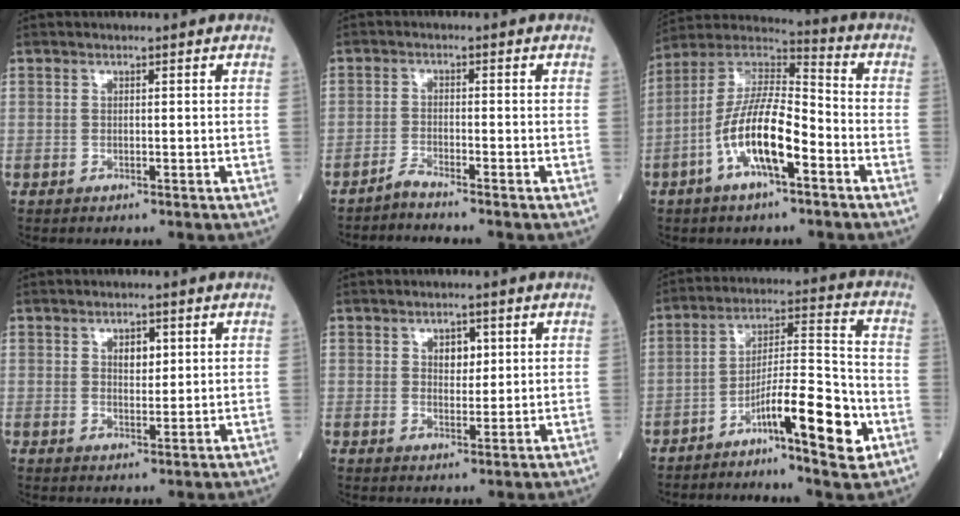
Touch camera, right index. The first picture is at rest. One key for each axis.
{"total": 2.3, "fx": -2.1, "fy": -0.7, "fz": 0.2, "tx": -0.007, "ty": -0.007, "tz": -0.045}
{"total": 13.2, "fx": -4.9, "fy": 3.4, "fz": 11.7, "tx": -0.230, "ty": 0.013, "tz": -0.094}
{"total": 2.7, "fx": 1.0, "fy": 1.5, "fz": 2.0, "tx": -0.027, "ty": -0.001, "tz": 0.015}
{"total": 2.9, "fx": 1.0, "fy": 1.8, "fz": 2.0, "tx": -0.025, "ty": 0.001, "tz": 0.016}
{"total": 12.0, "fx": -6.0, "fy": 1.5, "fz": 10.2, "tx": -0.165, "ty": 0.013, "tz": -0.101}